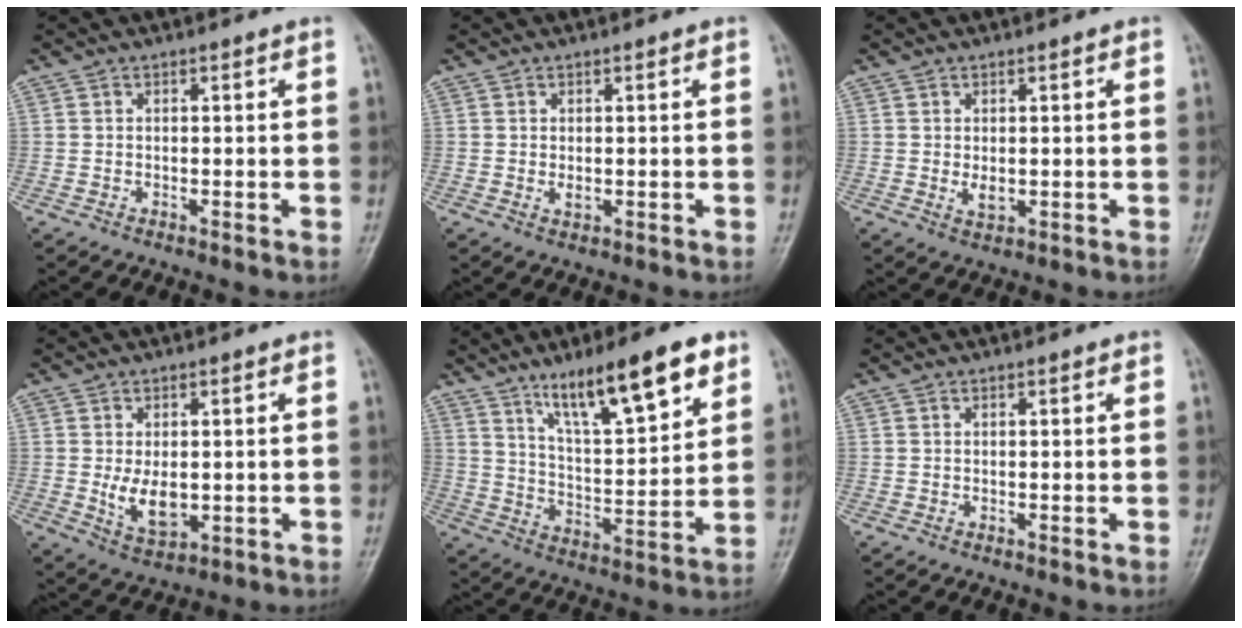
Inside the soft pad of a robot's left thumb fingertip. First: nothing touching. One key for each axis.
{"total": 1.3, "fx": -0.1, "fy": 0.8, "fz": 1.0, "tx": -0.010, "ty": -0.003, "tz": 0.002}
{"total": 2.3, "fx": -0.1, "fy": 1.4, "fz": 1.8, "tx": -0.024, "ty": -0.007, "tz": 0.005}
{"total": 6.3, "fx": -0.4, "fy": 3.9, "fz": 5.0, "tx": -0.072, "ty": -0.015, "tz": 0.007}
{"total": 16.8, "fx": 10.2, "fy": 4.4, "fz": 12.6, "tx": -0.181, "ty": -0.045, "tz": 0.176}
{"total": 0.0}